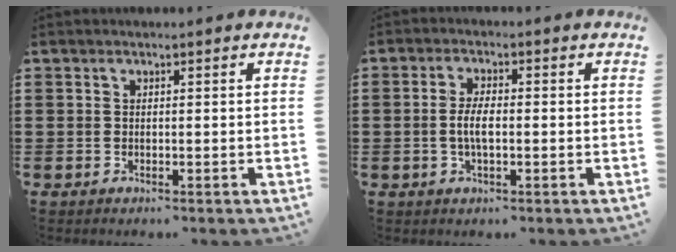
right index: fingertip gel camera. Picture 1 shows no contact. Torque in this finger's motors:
{"motor_torque": [1.35, 0.79, 0.48, 0.12]}